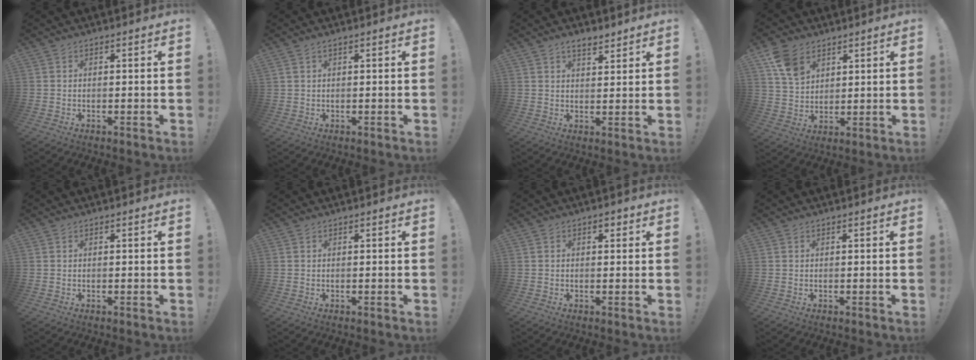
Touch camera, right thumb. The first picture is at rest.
{"total": 1.3, "force": [0.8, 0.2, 1.0], "torque": [-0.022, 0.000, 0.015]}
{"total": 4.2, "force": [3.4, 1.5, 2.1], "torque": [-0.028, -0.019, 0.059]}
{"total": 9.7, "force": [5.7, 6.4, 4.5], "torque": [-0.067, -0.025, 0.112]}
{"total": 0.0}
{"total": 0.0}
{"total": 1.6, "force": [0.5, 1.1, 1.1], "torque": [-0.008, 0.000, 0.005]}
{"total": 0.0}